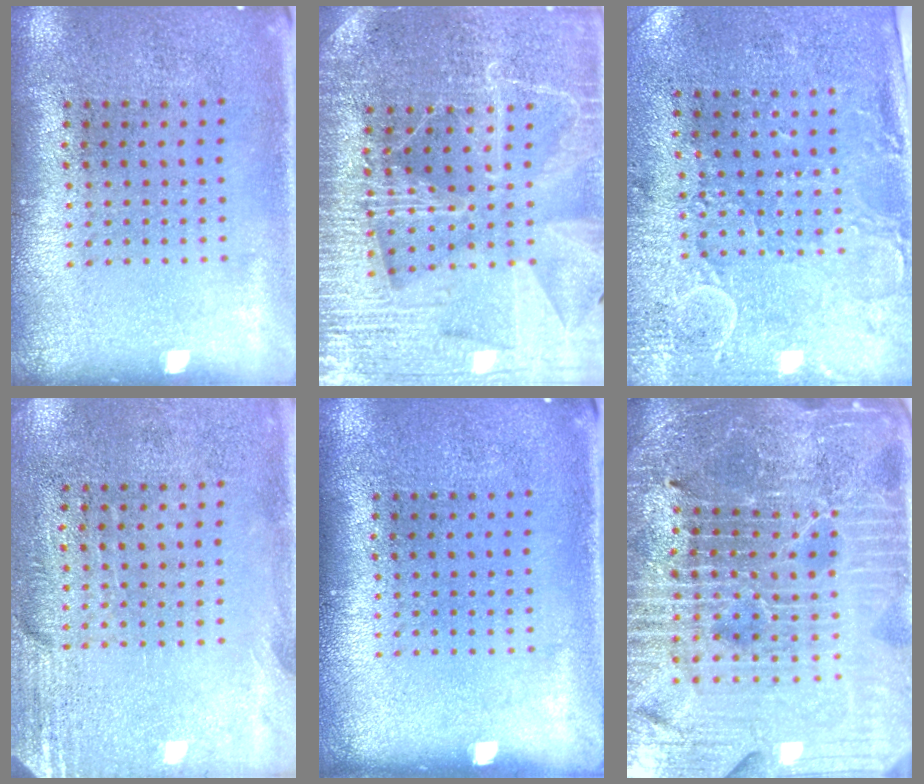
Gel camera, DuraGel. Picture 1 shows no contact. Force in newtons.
{"total": 4.1, "press": 3.9, "slide": 1.4}
{"total": 2.9, "press": 2.4, "slide": 1.7}
{"total": 2.8, "press": 2.4, "slide": 1.5}
{"total": 0.0}
{"total": 5.9, "press": 5.3, "slide": 2.4}